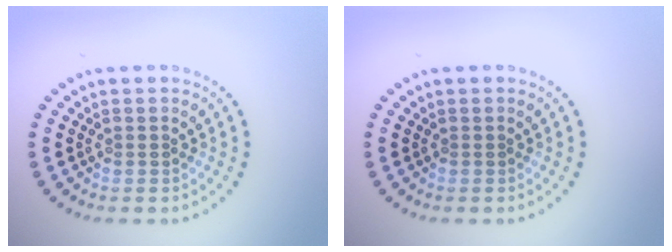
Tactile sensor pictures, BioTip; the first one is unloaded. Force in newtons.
{"total": 0.0}